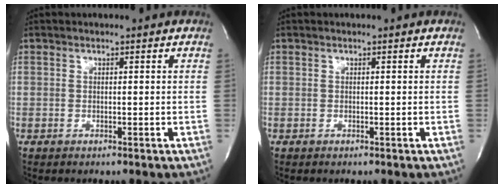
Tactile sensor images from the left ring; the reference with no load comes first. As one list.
[{"total": 0.0}]